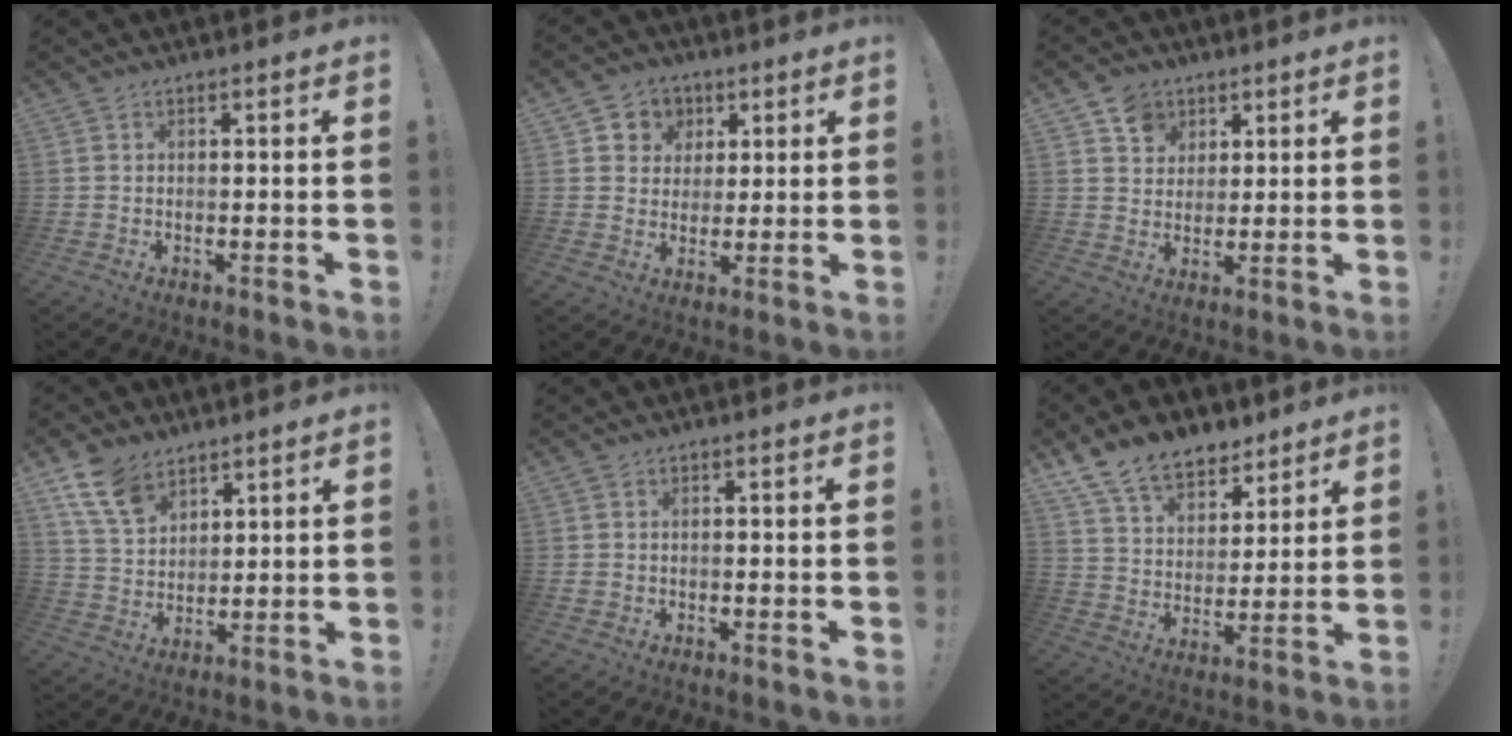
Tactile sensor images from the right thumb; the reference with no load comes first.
{"total": 6.8, "force": [1.7, 6.5, 0.9], "torque": [-0.010, -0.010, 0.035]}
{"total": 7.4, "force": [4.0, 6.0, 1.7], "torque": [-0.018, -0.024, 0.077]}
{"total": 11.4, "force": [7.3, 7.1, 5.2], "torque": [-0.096, -0.034, 0.143]}
{"total": 0.6, "force": [-0.5, 0.3, 0.2], "torque": [-0.004, 0.000, -0.008]}
{"total": 13.2, "force": [10.0, 7.4, 4.7], "torque": [-0.085, -0.068, 0.189]}